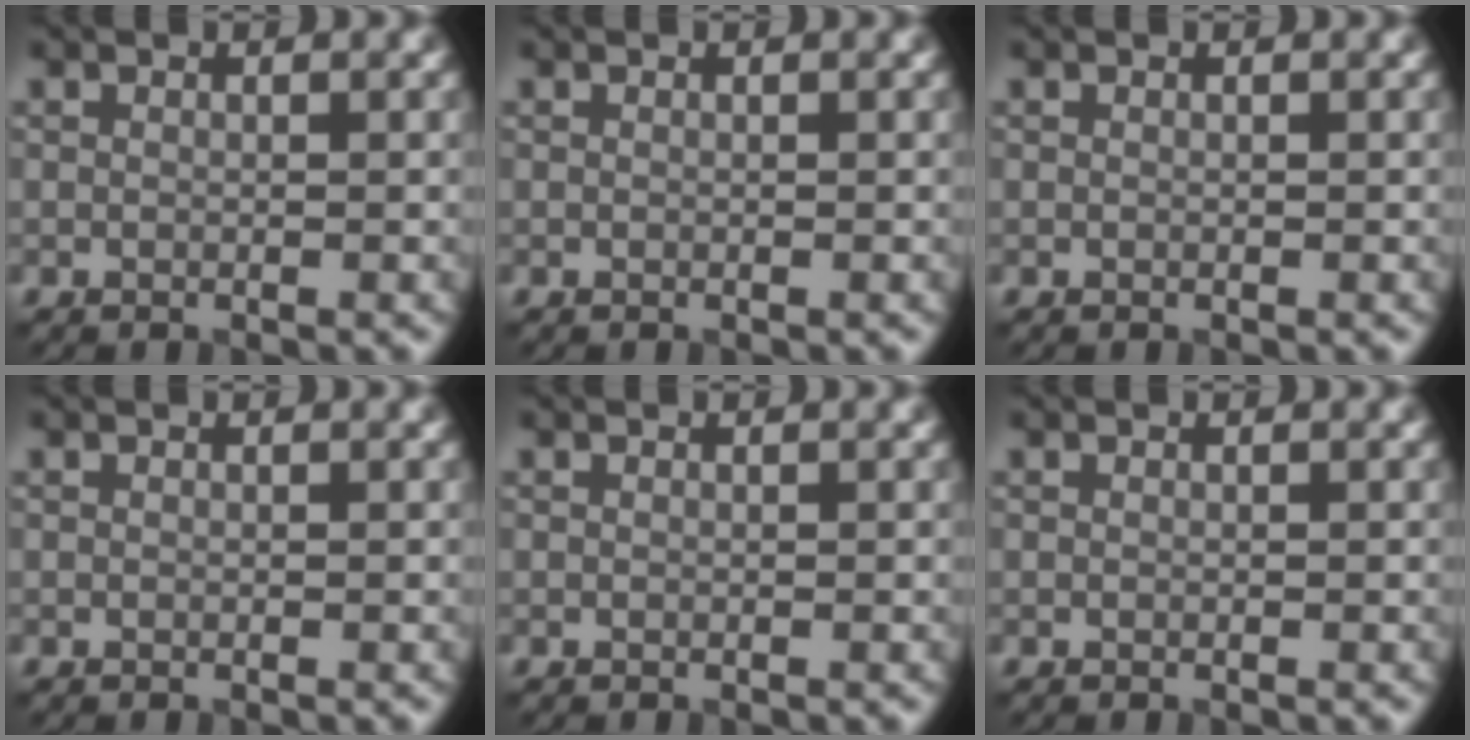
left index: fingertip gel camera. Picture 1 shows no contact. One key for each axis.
{"total": 0.0}
{"total": 0.0}
{"total": 0.0}
{"total": 0.0}
{"total": 0.0}